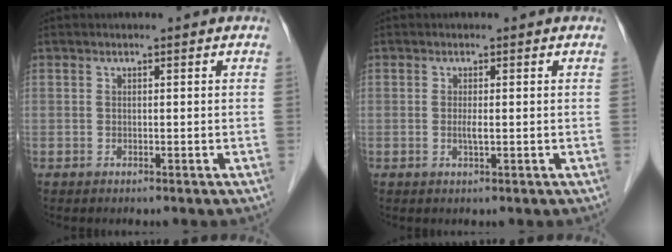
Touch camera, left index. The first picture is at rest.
{"total": 1.3, "force": [-0.2, 0.1, 1.3], "torque": [-0.028, -0.005, -0.003]}